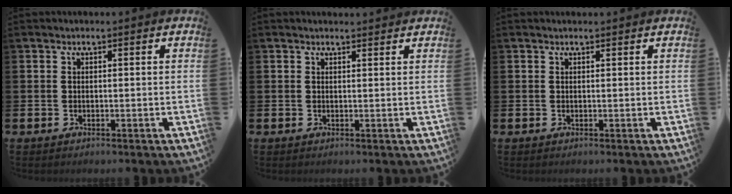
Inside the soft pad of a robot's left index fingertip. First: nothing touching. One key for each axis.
{"total": 0.8, "fx": 0.8, "fy": 0.1, "fz": 0.1, "tx": 0.008, "ty": -0.002, "tz": 0.012}
{"total": 0.0}